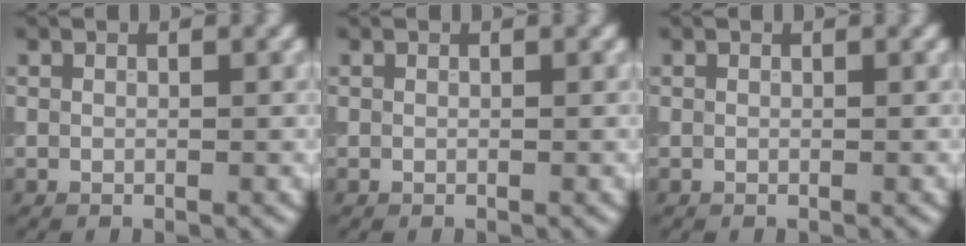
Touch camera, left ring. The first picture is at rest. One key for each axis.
{"total": 0.0}
{"total": 0.0}